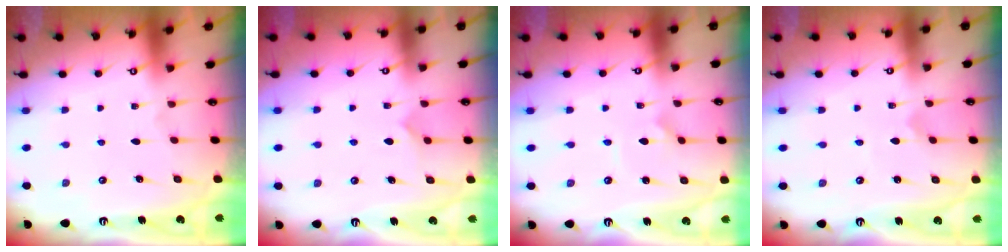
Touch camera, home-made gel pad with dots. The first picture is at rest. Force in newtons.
{"total": 5.6, "press": 5.6, "slide": 0.4}
{"total": 2.1, "press": 2.1, "slide": 0.5}
{"total": 0.9, "press": 0.9, "slide": 0.1}